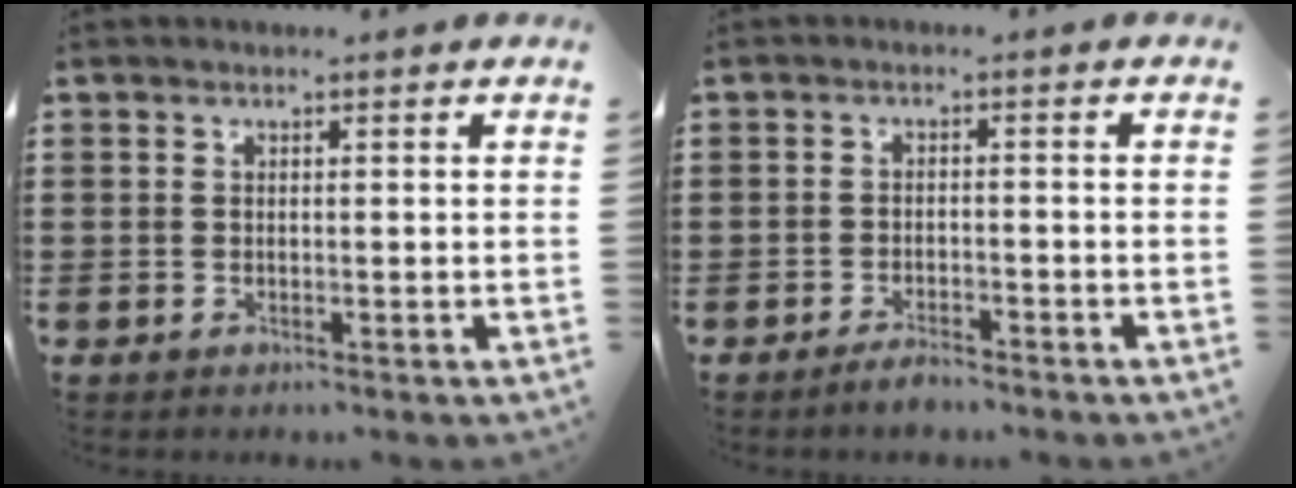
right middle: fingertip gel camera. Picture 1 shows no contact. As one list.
[{"total": 2.4, "force": [-2.2, 0.5, 0.8], "torque": [-0.017, 0.004, -0.042]}]